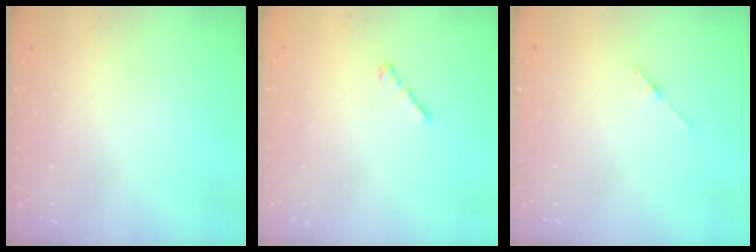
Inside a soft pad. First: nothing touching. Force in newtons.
{"total": 2.2, "press": 2.1, "slide": 0.6}
{"total": 2.1, "press": 2.1, "slide": 0.1}